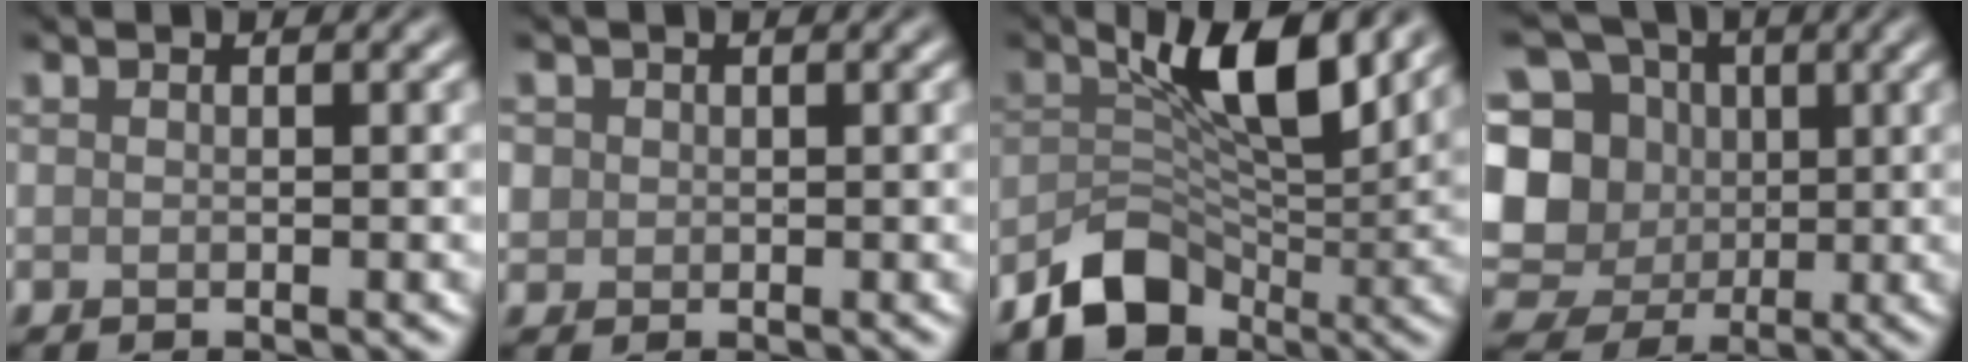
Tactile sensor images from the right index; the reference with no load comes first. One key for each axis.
{"total": 1.3, "fx": 0.2, "fy": 1.3, "fz": 0.2, "tx": 0.000, "ty": -0.003, "tz": 0.005}
{"total": 6.6, "fx": -1.4, "fy": 4.3, "fz": 4.9, "tx": -0.065, "ty": 0.004, "tz": -0.023}
{"total": 14.6, "fx": 1.1, "fy": 13.0, "fz": 6.6, "tx": -0.182, "ty": 0.036, "tz": -0.001}